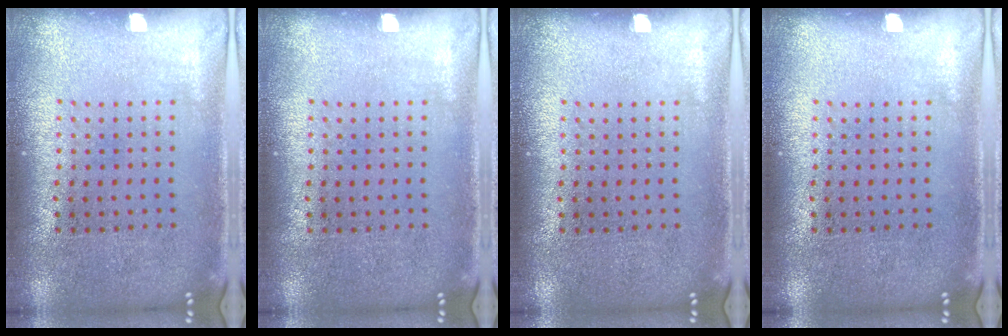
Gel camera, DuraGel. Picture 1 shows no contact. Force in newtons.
{"total": 0.0}
{"total": 0.0}
{"total": 0.0}